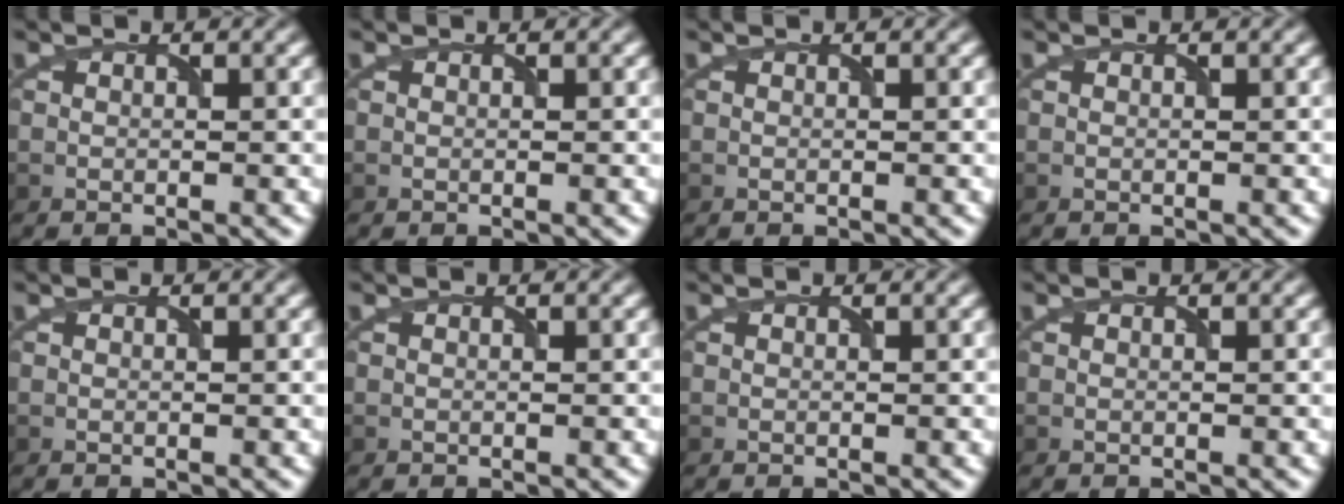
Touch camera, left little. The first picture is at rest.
{"total": 0.0}
{"total": 0.0}
{"total": 0.0}
{"total": 0.0}
{"total": 0.0}
{"total": 0.0}
{"total": 0.0}